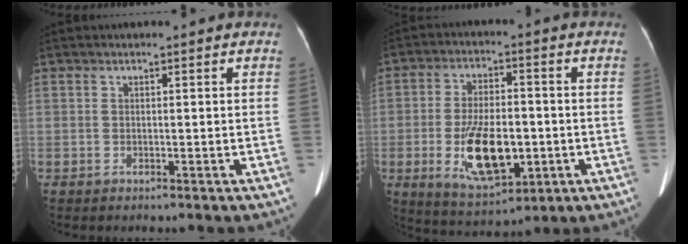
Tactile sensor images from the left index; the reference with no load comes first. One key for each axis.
{"total": 12.1, "fx": -2.8, "fy": 5.3, "fz": 10.5, "tx": -0.198, "ty": -0.009, "tz": -0.039}